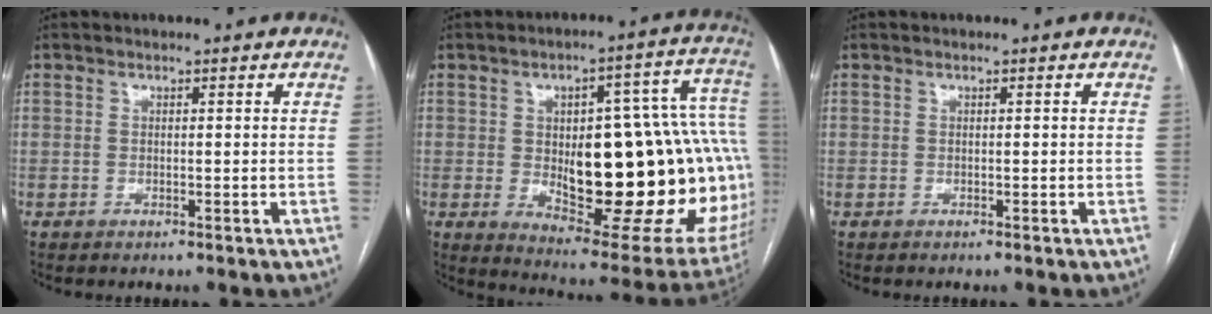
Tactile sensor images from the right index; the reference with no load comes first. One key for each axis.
{"total": 31.2, "fx": -1.8, "fy": 9.3, "fz": 29.8, "tx": -0.318, "ty": 0.031, "tz": 0.000}
{"total": 0.0}